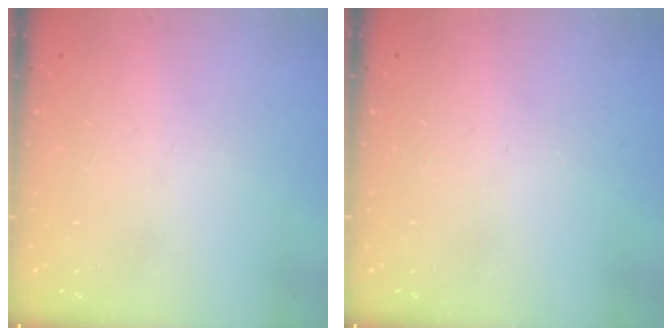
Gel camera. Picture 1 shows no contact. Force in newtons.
{"total": 0.0}